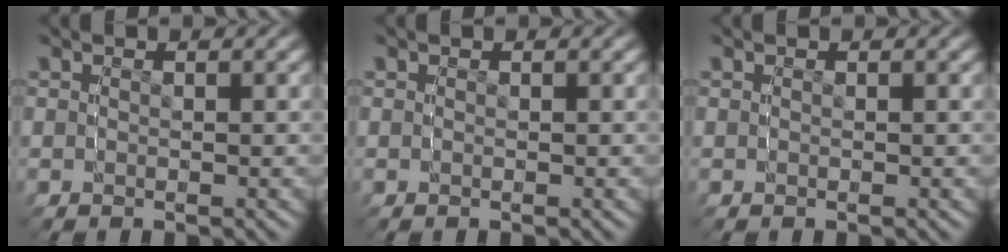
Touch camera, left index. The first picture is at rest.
{"total": 0.0}
{"total": 0.0}